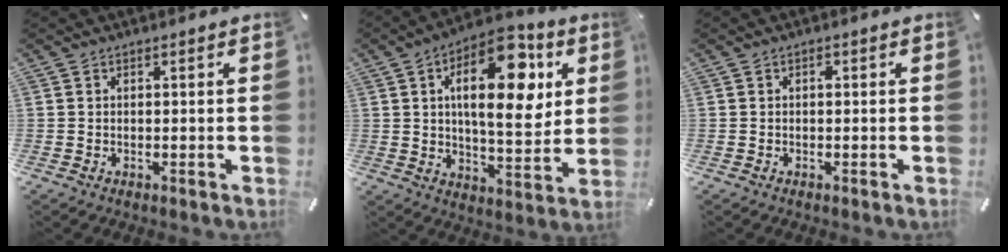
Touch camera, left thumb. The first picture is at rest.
{"total": 20.3, "force": [7.2, 10.0, 16.2], "torque": [-0.238, -0.027, 0.111]}
{"total": 0.6, "force": [0.0, 0.4, 0.4], "torque": [-0.010, 0.000, 0.000]}